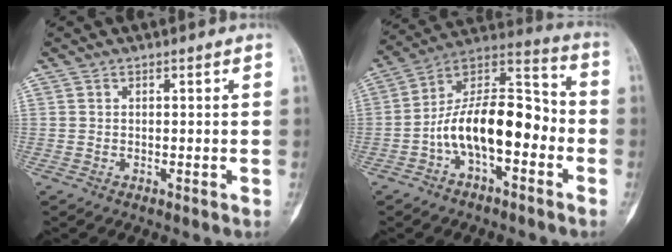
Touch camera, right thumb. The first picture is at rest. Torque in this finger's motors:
{"motor_torque": [2.19, 2.20, 1.25, -1.17, 0.16]}